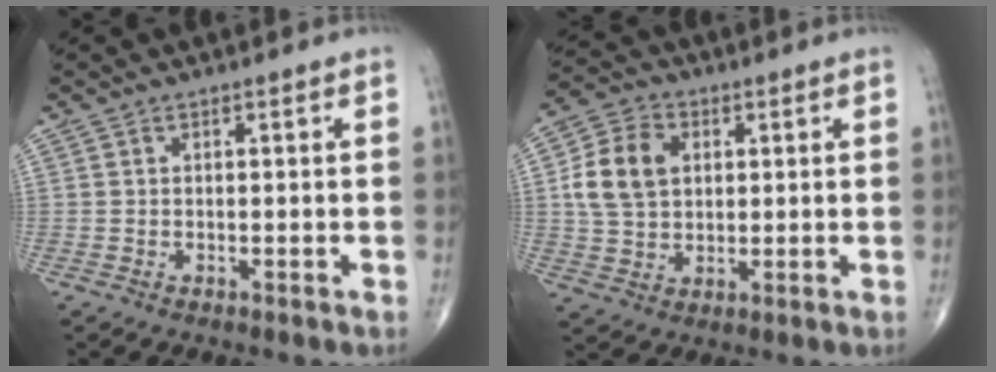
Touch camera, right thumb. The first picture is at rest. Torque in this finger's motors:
{"motor_torque": [-0.56, 0.72, 0.21, -0.10, 0.06]}